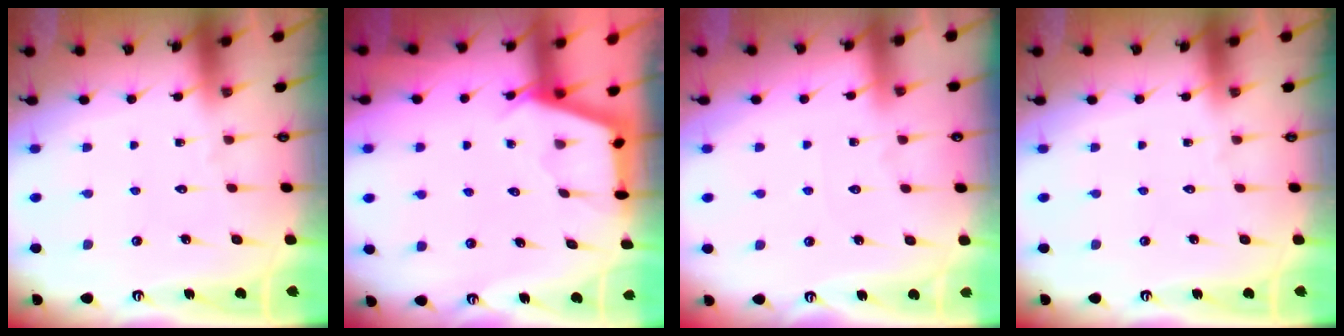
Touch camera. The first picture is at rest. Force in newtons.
{"total": 2.8, "press": 2.8, "slide": 0.3}
{"total": 1.7, "press": 1.6, "slide": 0.3}
{"total": 0.0}